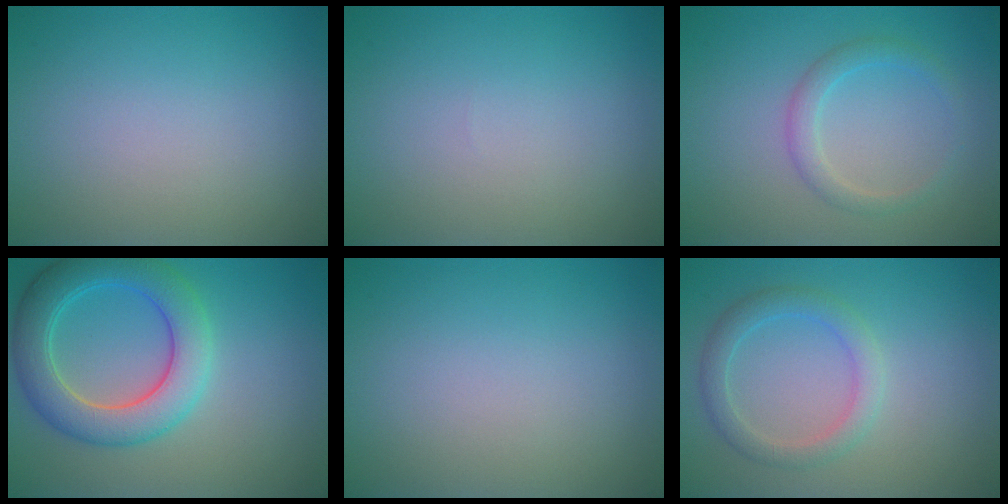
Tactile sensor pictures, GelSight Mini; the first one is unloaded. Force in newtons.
{"total": 0.0}
{"total": 2.0, "press": 2.0, "slide": 0.1}
{"total": 6.4, "press": 6.4, "slide": 0.2}
{"total": 0.0}
{"total": 2.7, "press": 2.7, "slide": 0.0}